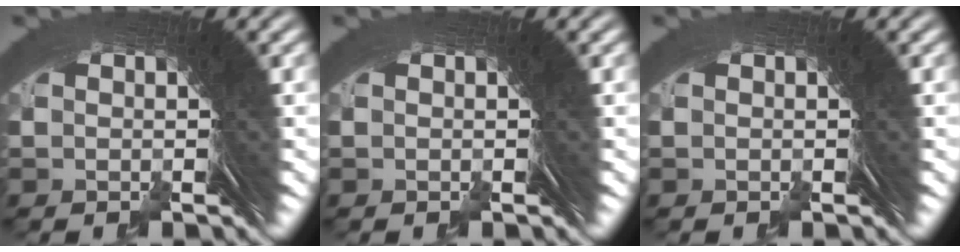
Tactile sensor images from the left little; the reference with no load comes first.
{"total": 0.0}
{"total": 0.0}